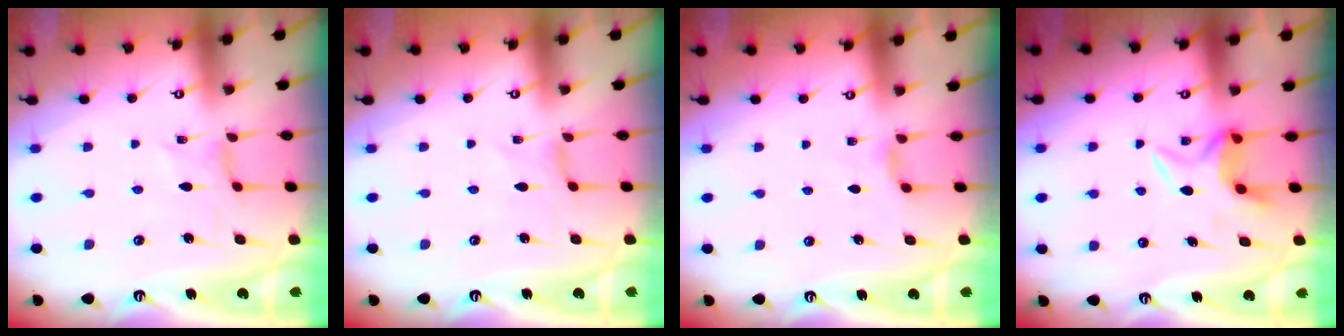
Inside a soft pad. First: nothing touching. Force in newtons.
{"total": 0.0}
{"total": 1.9, "press": 1.9, "slide": 0.4}
{"total": 6.2, "press": 6.1, "slide": 0.7}